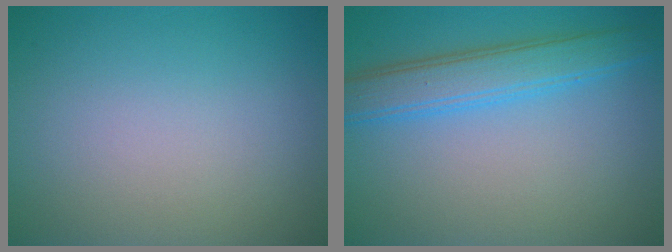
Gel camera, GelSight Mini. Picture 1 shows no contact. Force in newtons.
{"total": 4.3, "press": 4.3, "slide": 0.1}